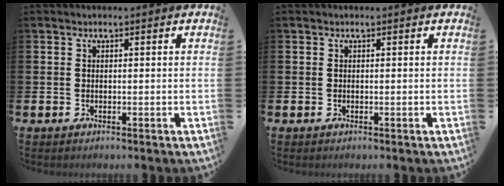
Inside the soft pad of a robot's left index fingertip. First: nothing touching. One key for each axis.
{"total": 0.0}